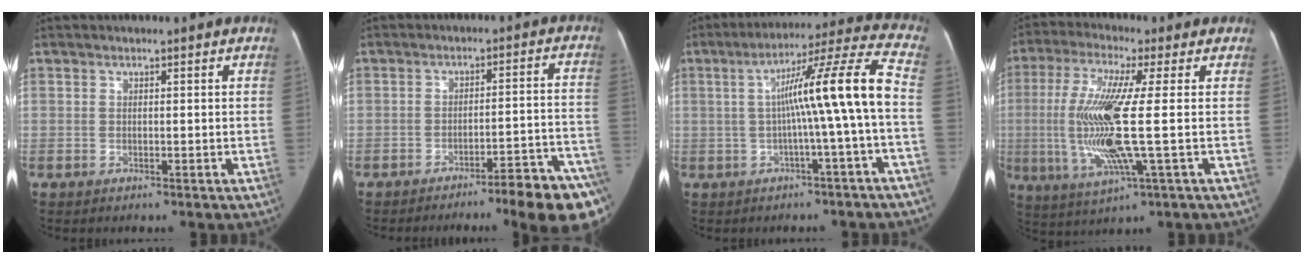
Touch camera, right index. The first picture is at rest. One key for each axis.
{"total": 13.8, "fx": -10.4, "fy": 0.5, "fz": 9.1, "tx": -0.052, "ty": 0.037, "tz": -0.140}
{"total": 13.2, "fx": -1.1, "fy": -1.5, "fz": 13.0, "tx": -0.196, "ty": 0.028, "tz": -0.022}
{"total": 14.3, "fx": -0.8, "fy": 0.7, "fz": 14.2, "tx": -0.304, "ty": -0.007, "tz": -0.019}